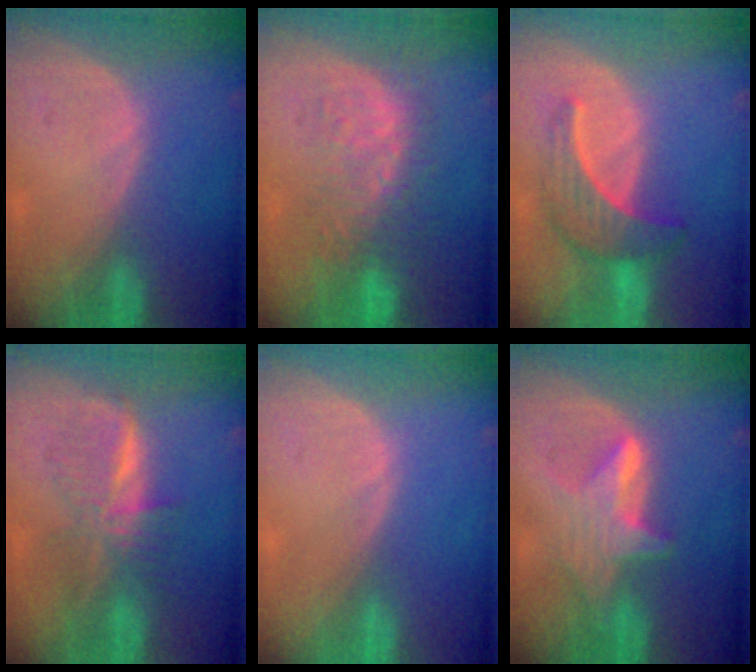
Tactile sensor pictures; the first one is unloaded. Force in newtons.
{"total": 9.2, "press": 8.7, "slide": 2.7}
{"total": 6.6, "press": 6.5, "slide": 0.9}
{"total": 6.3, "press": 6.3, "slide": 0.1}
{"total": 0.0}
{"total": 6.1, "press": 6.0, "slide": 0.5}